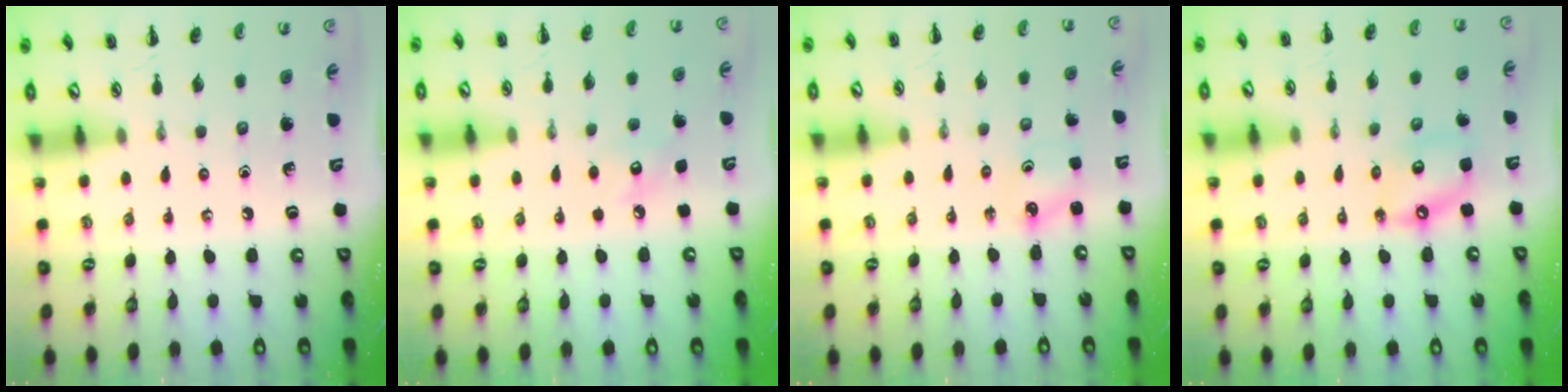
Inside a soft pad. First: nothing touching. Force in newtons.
{"total": 4.6, "press": 4.4, "slide": 1.2}
{"total": 1.8, "press": 1.7, "slide": 0.5}
{"total": 8.2, "press": 8.1, "slide": 1.7}